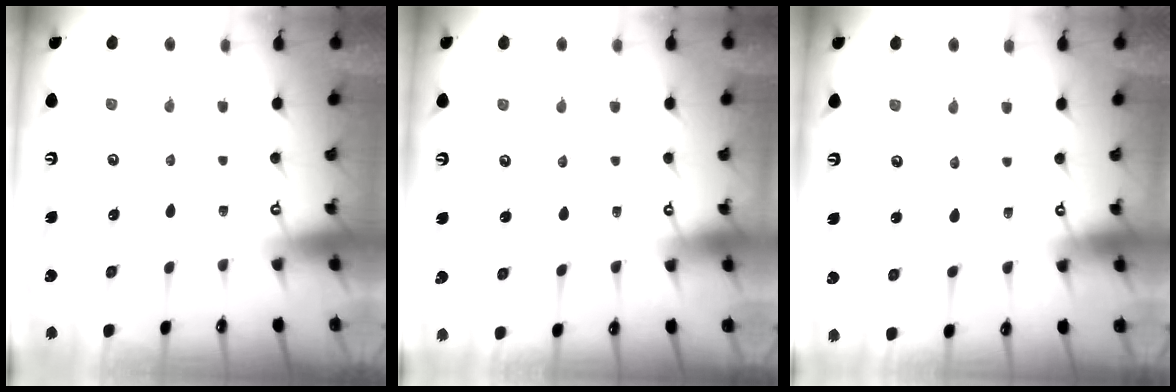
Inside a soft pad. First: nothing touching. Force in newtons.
{"total": 2.6, "press": 2.6, "slide": 0.2}
{"total": 2.7, "press": 2.7, "slide": 0.6}